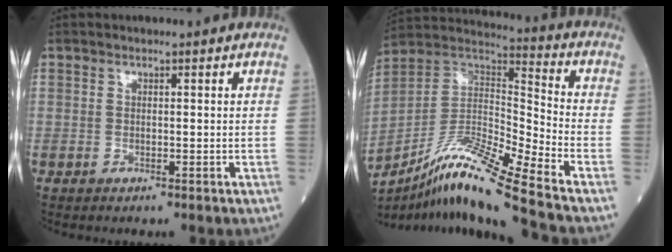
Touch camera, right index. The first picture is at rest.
{"total": 17.4, "force": [-12.6, -0.8, 11.9], "torque": [-0.236, -0.006, -0.229]}